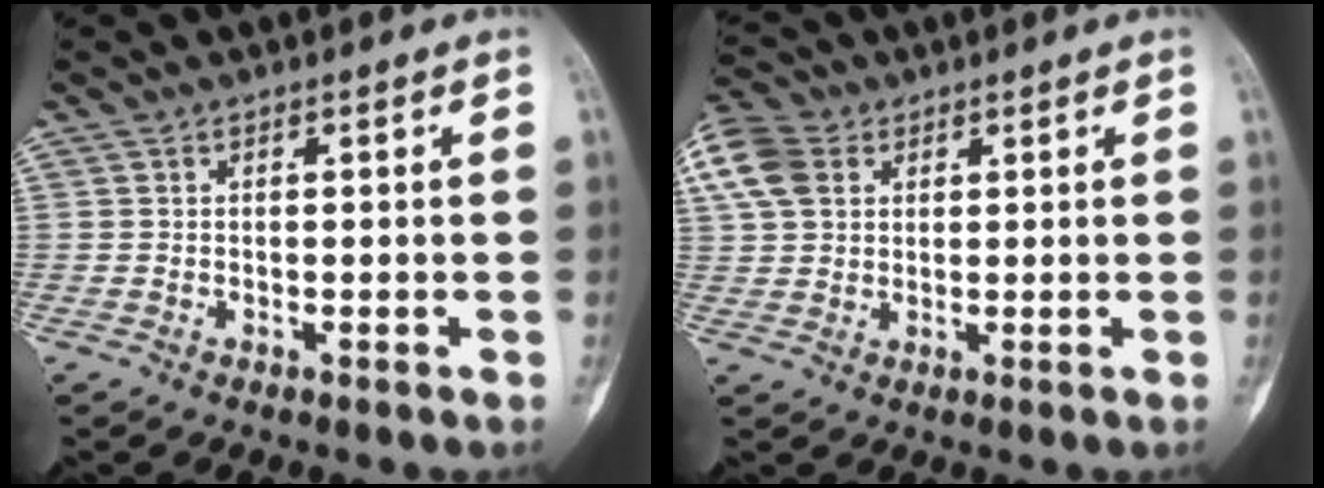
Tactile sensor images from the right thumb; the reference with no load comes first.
{"total": 10.0, "force": [3.7, 7.4, 5.6], "torque": [-0.120, 0.013, 0.069]}